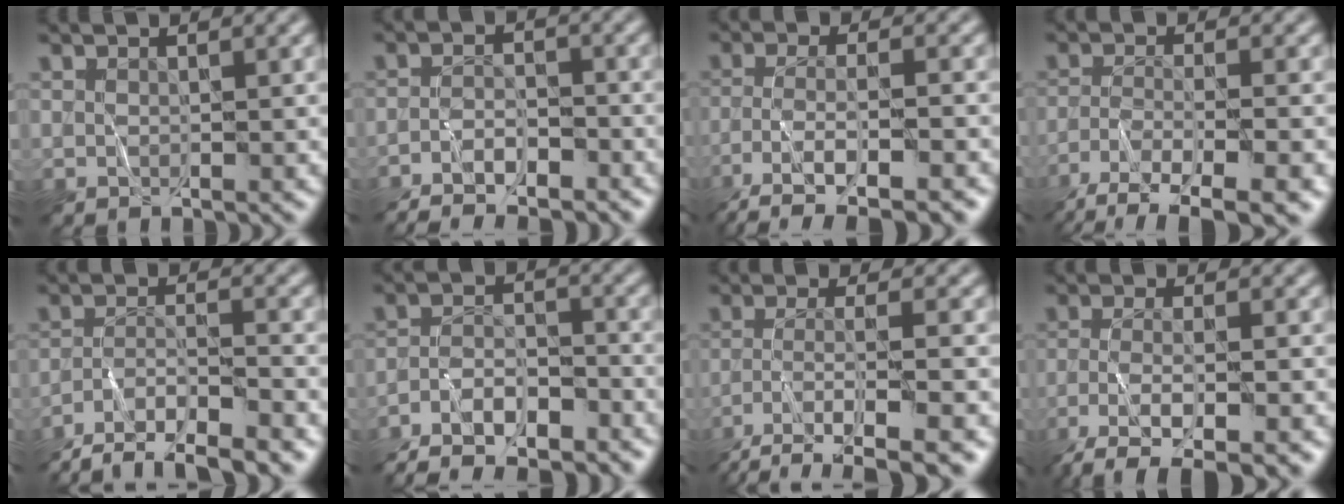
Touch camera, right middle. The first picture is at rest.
{"total": 5.2, "force": [-4.4, 1.4, 2.4], "torque": [-0.035, -0.008, -0.075]}
{"total": 7.6, "force": [-5.3, 1.9, 5.1], "torque": [-0.087, 0.000, -0.093]}
{"total": 7.1, "force": [-5.0, 1.6, 4.9], "torque": [-0.084, -0.002, -0.090]}
{"total": 7.7, "force": [-6.6, 1.4, 3.9], "torque": [-0.056, -0.010, -0.110]}
{"total": 8.7, "force": [-7.3, 3.0, 3.7], "torque": [-0.058, -0.015, -0.122]}
{"total": 6.1, "force": [-4.0, 1.2, 4.4], "torque": [-0.076, -0.003, -0.072]}
{"total": 6.8, "force": [-4.7, 1.6, 4.6], "torque": [-0.081, -0.003, -0.090]}